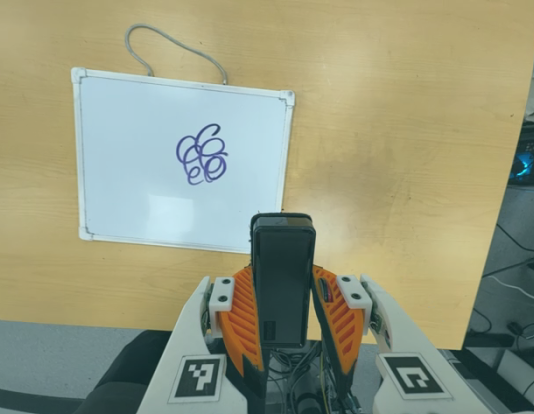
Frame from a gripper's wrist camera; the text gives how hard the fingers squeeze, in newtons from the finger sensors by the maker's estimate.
{"total": 4.2, "left": 2.8, "right": 5.6}